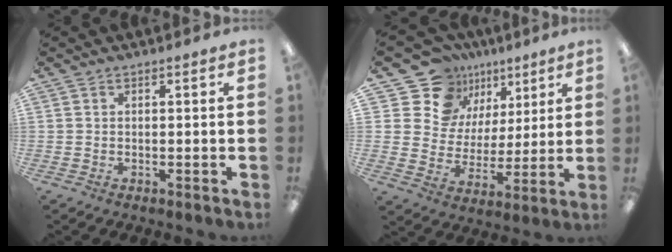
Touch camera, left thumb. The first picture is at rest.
{"total": 16.5, "force": [10.6, 12.0, 4.0], "torque": [-0.078, -0.072, 0.205]}